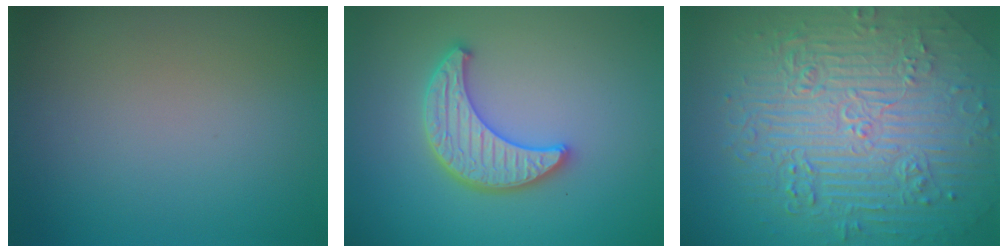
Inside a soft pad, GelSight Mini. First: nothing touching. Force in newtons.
{"total": 4.1, "press": 3.7, "slide": 1.8}
{"total": 10.9, "press": 7.3, "slide": 8.2}